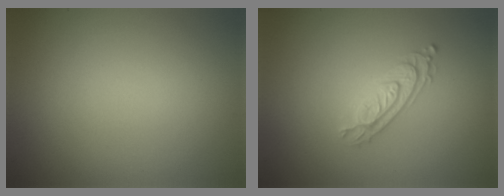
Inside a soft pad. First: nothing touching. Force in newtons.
{"total": 2.8, "press": 2.2, "slide": 1.7}